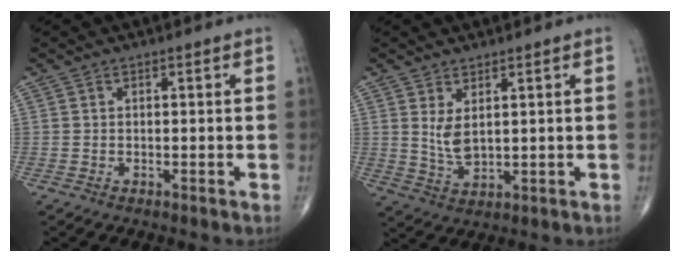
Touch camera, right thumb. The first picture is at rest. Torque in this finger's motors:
{"motor_torque": [-0.34, 0.60, 0.57, 0.28, 0.04]}